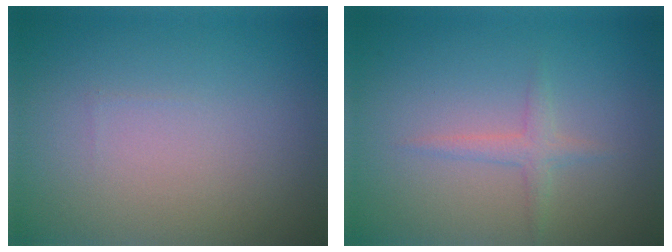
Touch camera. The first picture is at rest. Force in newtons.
{"total": 1.3, "press": 1.3, "slide": 0.1}